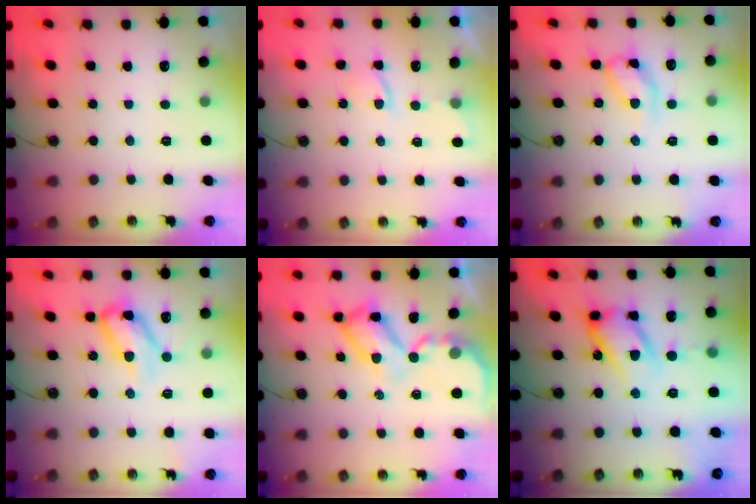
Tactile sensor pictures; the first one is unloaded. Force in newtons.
{"total": 2.5, "press": 2.5, "slide": 0.5}
{"total": 11.9, "press": 11.9, "slide": 0.8}
{"total": 12.7, "press": 12.6, "slide": 1.8}
{"total": 11.0, "press": 10.9, "slide": 1.0}
{"total": 16.3, "press": 16.2, "slide": 1.4}